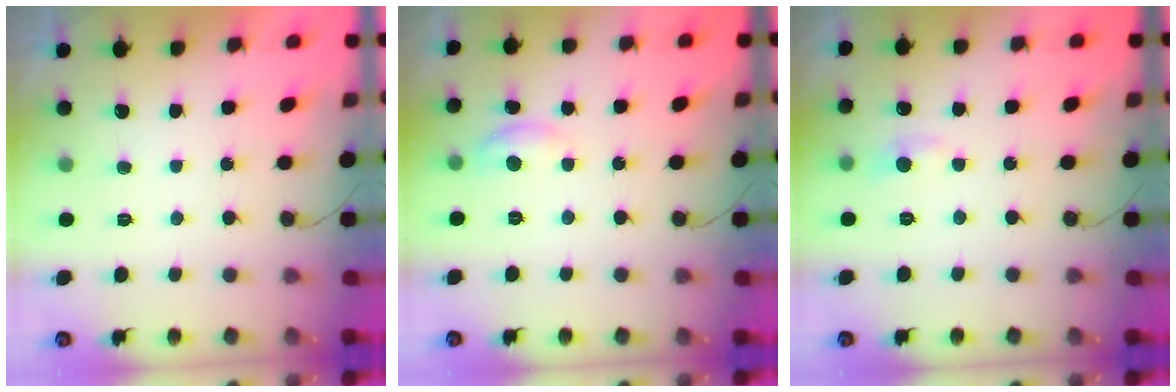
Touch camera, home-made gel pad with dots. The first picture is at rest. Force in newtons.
{"total": 5.0, "press": 4.9, "slide": 0.2}
{"total": 5.9, "press": 5.9, "slide": 0.9}